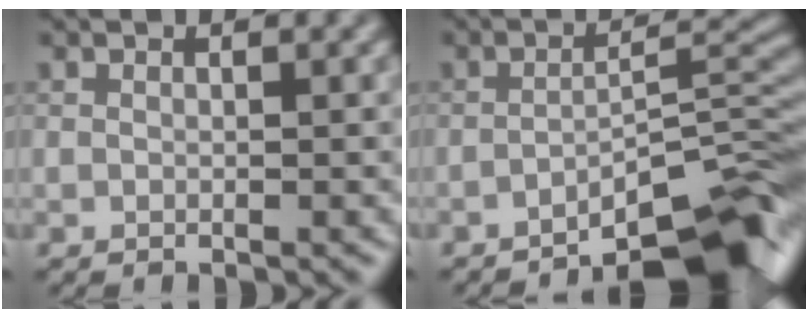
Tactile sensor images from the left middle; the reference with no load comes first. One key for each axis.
{"total": 6.9, "fx": -5.0, "fy": 0.9, "fz": 4.6, "tx": -0.061, "ty": 0.013, "tz": -0.074}